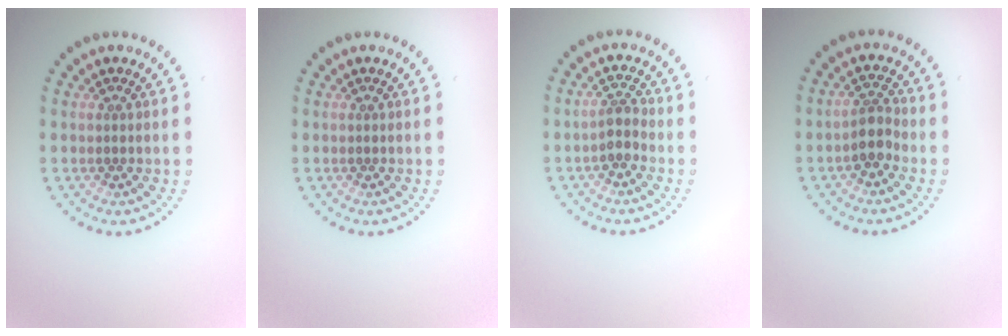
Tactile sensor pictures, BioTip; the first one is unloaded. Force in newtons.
{"total": 0.0}
{"total": 1.8, "press": 1.5, "slide": 1.0}
{"total": 2.3, "press": 2.0, "slide": 1.1}